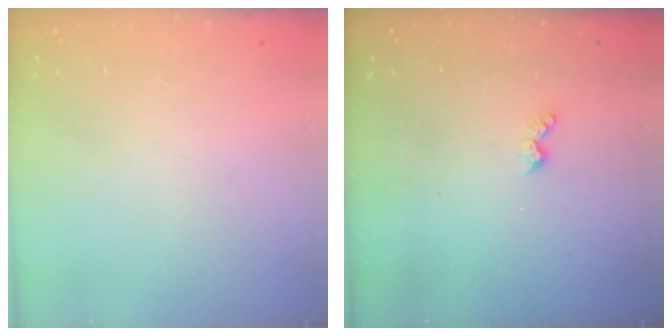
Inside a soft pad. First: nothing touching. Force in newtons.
{"total": 3.7, "press": 3.6, "slide": 0.7}